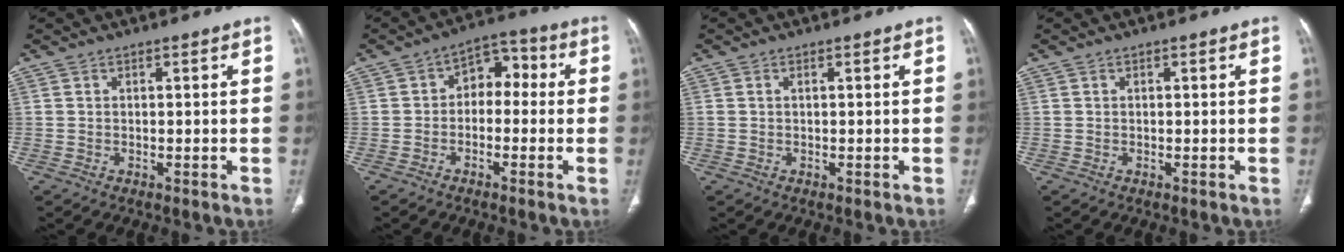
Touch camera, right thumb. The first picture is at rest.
{"total": 6.9, "force": [-0.2, 4.8, 4.9], "torque": [-0.040, 0.036, -0.019]}
{"total": 0.5, "force": [0.2, 0.2, 0.4], "torque": [-0.013, 0.004, 0.005]}
{"total": 0.0}